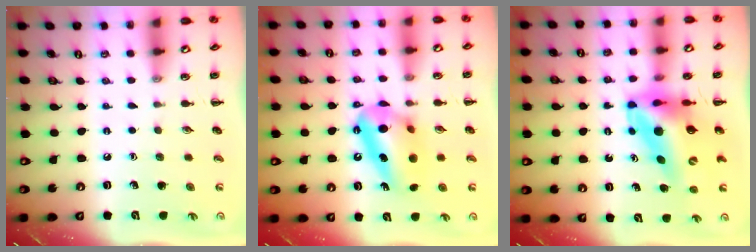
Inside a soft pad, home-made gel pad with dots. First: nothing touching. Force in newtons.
{"total": 12.1, "press": 12.0, "slide": 1.6}
{"total": 12.3, "press": 11.8, "slide": 3.6}